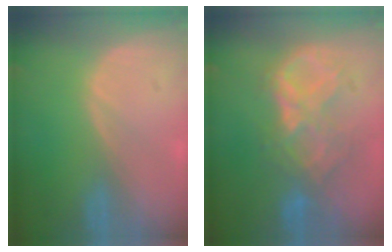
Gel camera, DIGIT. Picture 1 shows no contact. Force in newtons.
{"total": 8.8, "press": 7.7, "slide": 4.2}